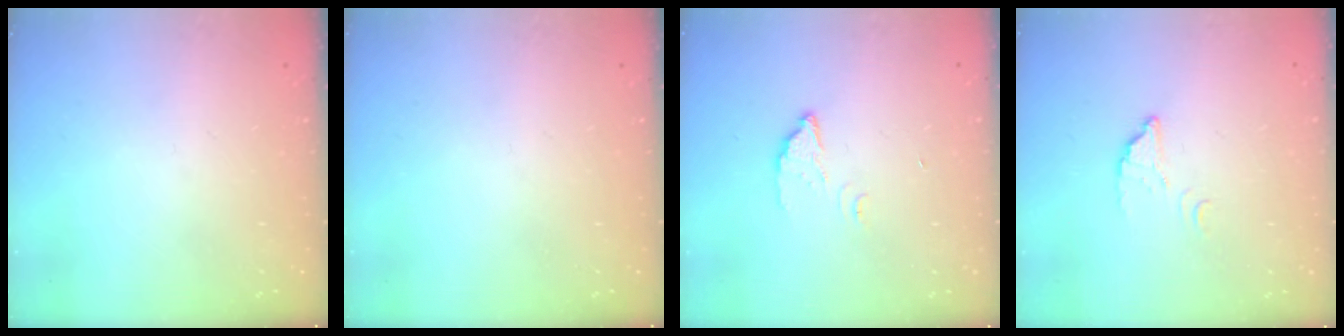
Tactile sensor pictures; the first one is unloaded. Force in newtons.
{"total": 0.0}
{"total": 3.3, "press": 3.2, "slide": 0.4}
{"total": 3.1, "press": 3.1, "slide": 0.2}